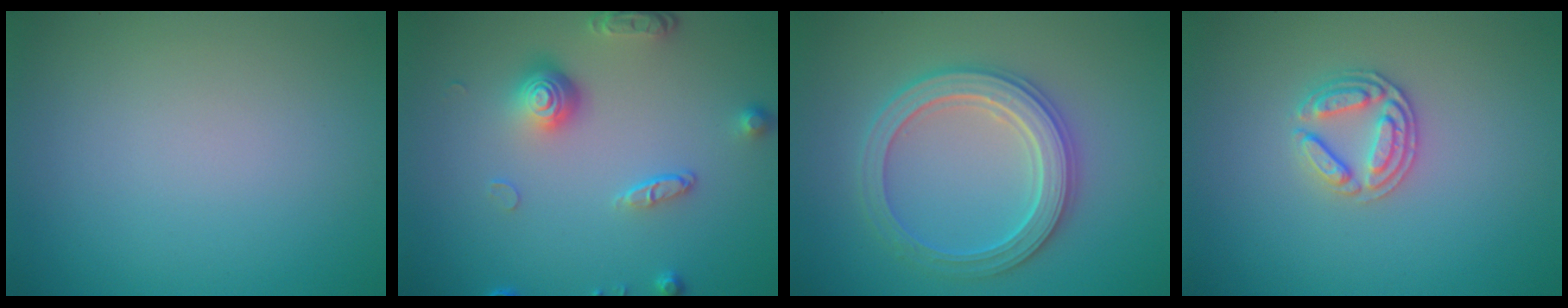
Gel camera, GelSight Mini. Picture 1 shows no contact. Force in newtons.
{"total": 4.2, "press": 3.1, "slide": 2.9}
{"total": 5.2, "press": 5.1, "slide": 0.8}
{"total": 2.6, "press": 2.5, "slide": 0.6}